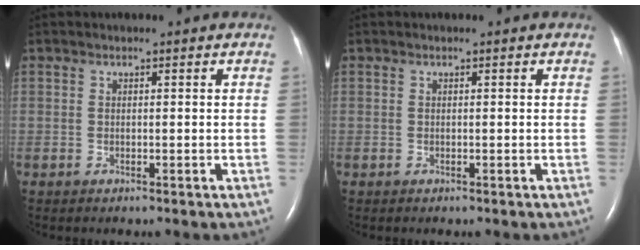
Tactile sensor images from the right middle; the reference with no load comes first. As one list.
[{"total": 0.0}]